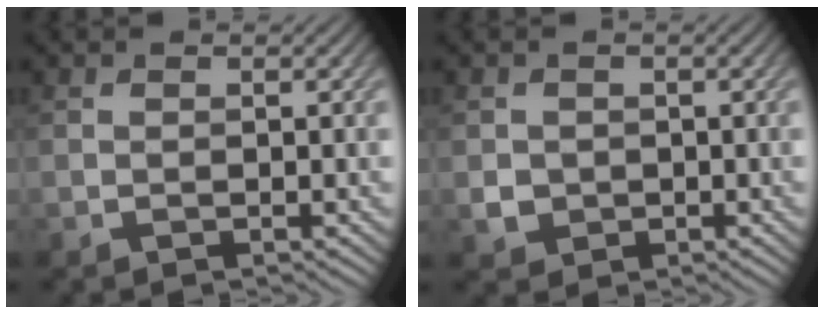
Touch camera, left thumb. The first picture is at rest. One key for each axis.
{"total": 2.2, "fx": -0.2, "fy": 2.1, "fz": 0.5, "tx": -0.014, "ty": -0.008, "tz": -0.004}